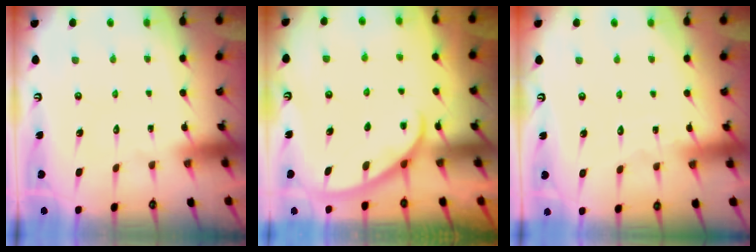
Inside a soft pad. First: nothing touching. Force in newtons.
{"total": 2.4, "press": 2.4, "slide": 0.4}
{"total": 3.3, "press": 3.2, "slide": 0.4}